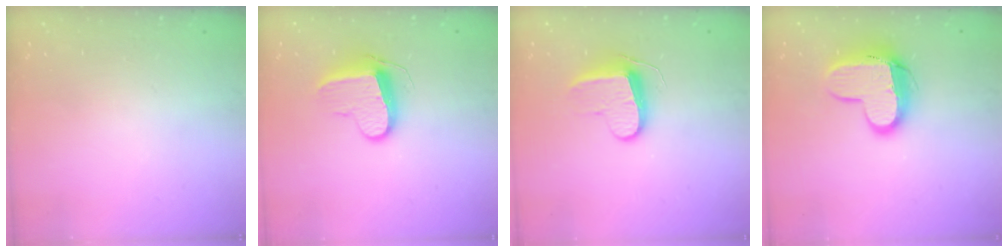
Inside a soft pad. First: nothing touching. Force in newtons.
{"total": 10.1, "press": 10.1, "slide": 0.3}
{"total": 9.4, "press": 9.4, "slide": 0.5}
{"total": 12.0, "press": 11.9, "slide": 1.1}